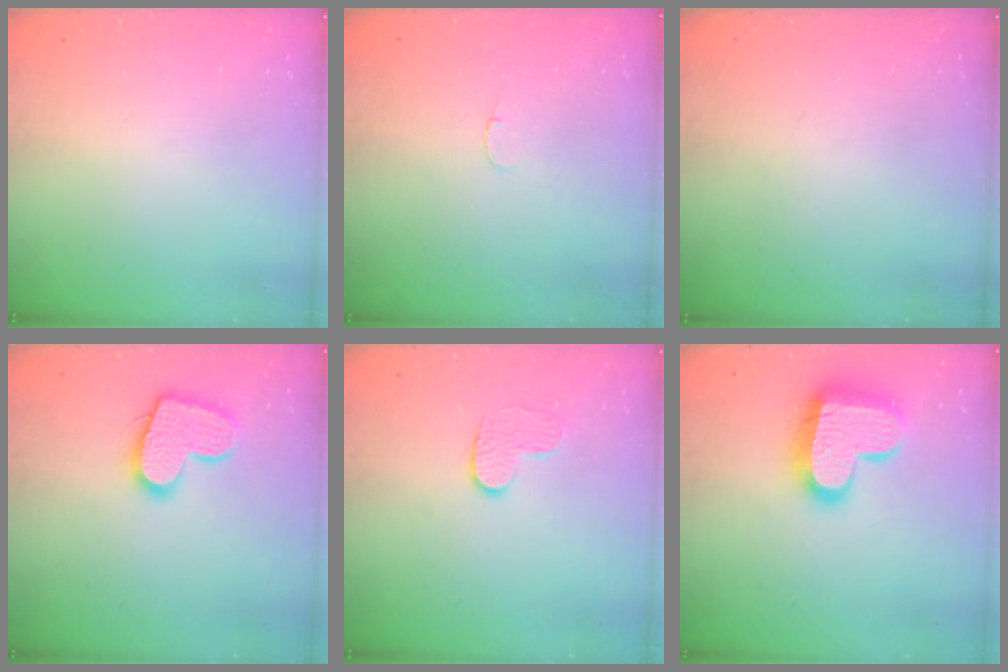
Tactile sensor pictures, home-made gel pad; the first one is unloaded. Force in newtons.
{"total": 3.1, "press": 3.1, "slide": 0.3}
{"total": 0.0}
{"total": 14.3, "press": 14.3, "slide": 1.1}
{"total": 5.7, "press": 5.7, "slide": 0.4}
{"total": 18.3, "press": 18.2, "slide": 1.2}